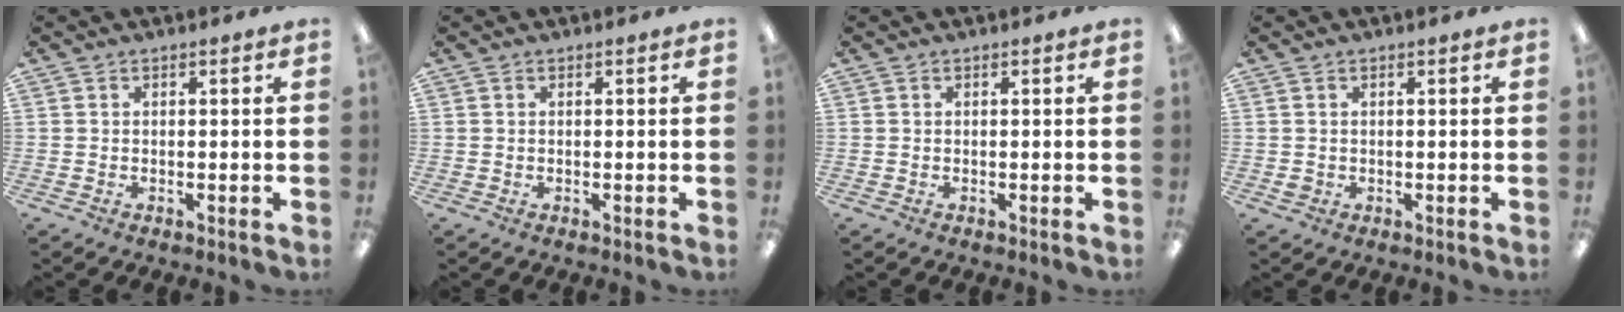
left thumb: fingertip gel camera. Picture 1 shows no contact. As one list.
[{"total": 0.0}, {"total": 0.0}, {"total": 1.2, "force": [0.1, 1.1, 0.4], "torque": [0.000, 0.001, -0.001]}]